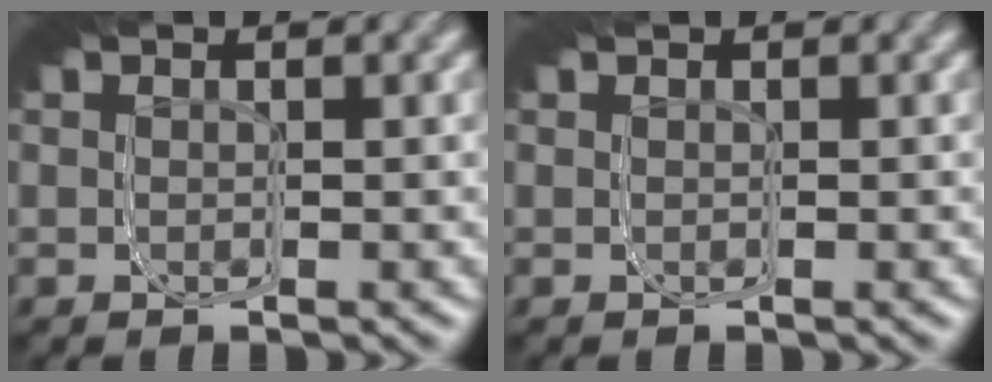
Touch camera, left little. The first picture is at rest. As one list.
[{"total": 0.0}]